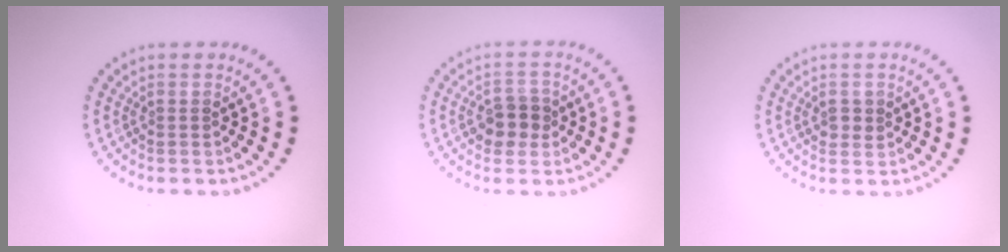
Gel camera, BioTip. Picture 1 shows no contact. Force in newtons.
{"total": 2.7, "press": 2.6, "slide": 0.7}
{"total": 1.3, "press": 1.3, "slide": 0.2}